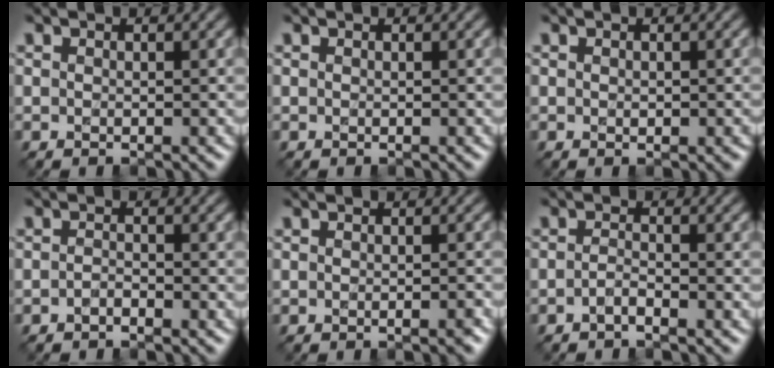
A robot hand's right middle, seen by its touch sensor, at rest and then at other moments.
{"total": 0.0}
{"total": 0.7, "force": [-0.1, 0.5, 0.5], "torque": [-0.005, -0.003, 0.000]}
{"total": 0.9, "force": [-0.7, 0.3, 0.5], "torque": [-0.011, 0.002, -0.013]}
{"total": 1.1, "force": [-0.6, 0.2, 0.9], "torque": [-0.010, 0.000, -0.011]}
{"total": 1.2, "force": [-0.8, 0.2, 0.8], "torque": [-0.018, 0.003, -0.017]}